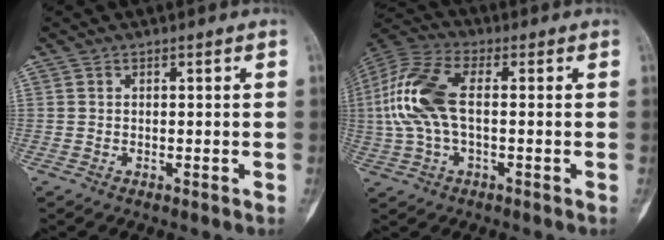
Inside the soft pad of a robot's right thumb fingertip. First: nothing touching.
{"total": 13.4, "force": [0.6, 6.5, 11.7], "torque": [-0.274, 0.029, 0.009]}